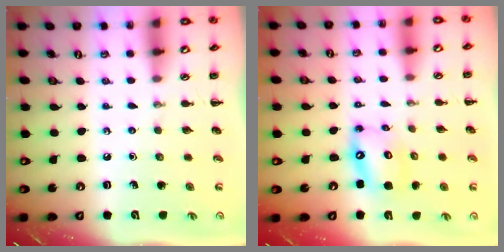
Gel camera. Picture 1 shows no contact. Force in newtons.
{"total": 12.0, "press": 11.6, "slide": 3.1}